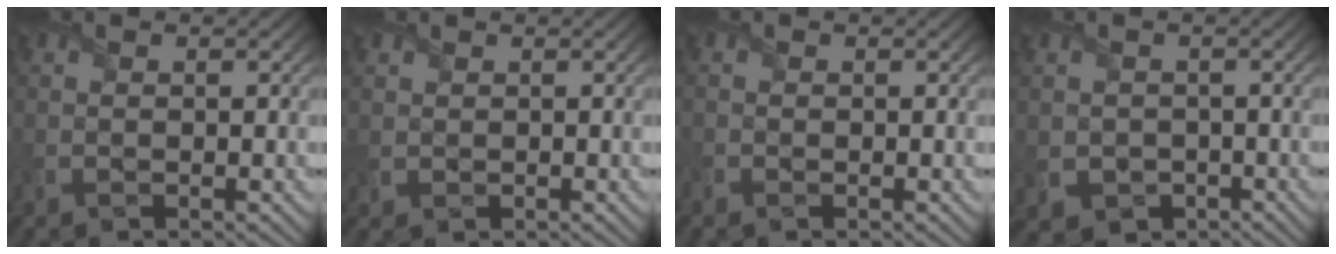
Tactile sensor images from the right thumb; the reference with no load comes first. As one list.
[{"total": 1.2, "force": [0.6, 1.1, -0.1], "torque": [-0.012, -0.001, 0.008]}, {"total": 0.9, "force": [-0.5, 0.7, 0.1], "torque": [-0.011, -0.003, -0.012]}, {"total": 2.4, "force": [-0.8, 2.3, 0.3], "torque": [-0.028, -0.012, -0.018]}]